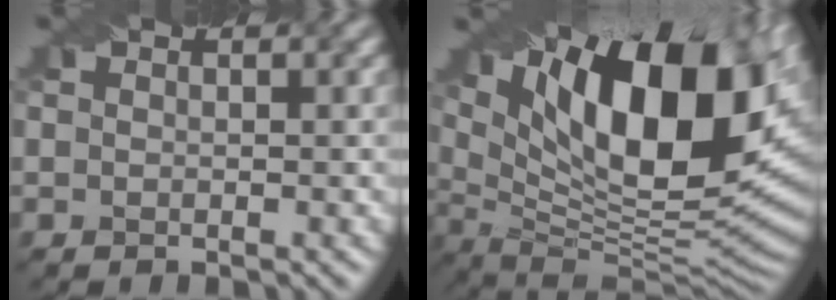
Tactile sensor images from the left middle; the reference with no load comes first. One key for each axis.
{"total": 18.4, "fx": 6.8, "fy": 7.9, "fz": 15.2, "tx": -0.237, "ty": 0.019, "tz": 0.121}